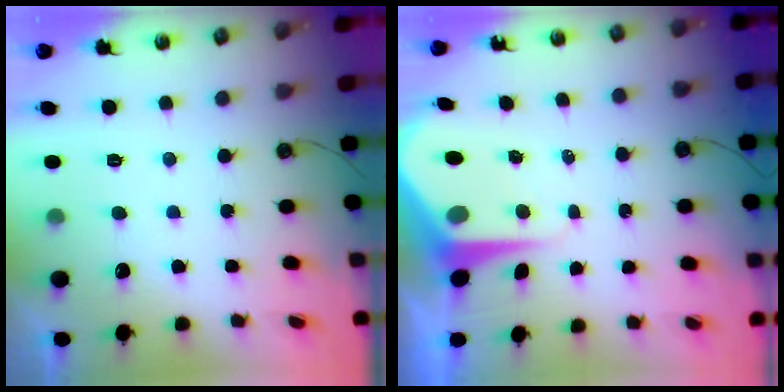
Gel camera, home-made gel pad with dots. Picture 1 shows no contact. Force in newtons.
{"total": 7.6, "press": 7.6, "slide": 0.8}